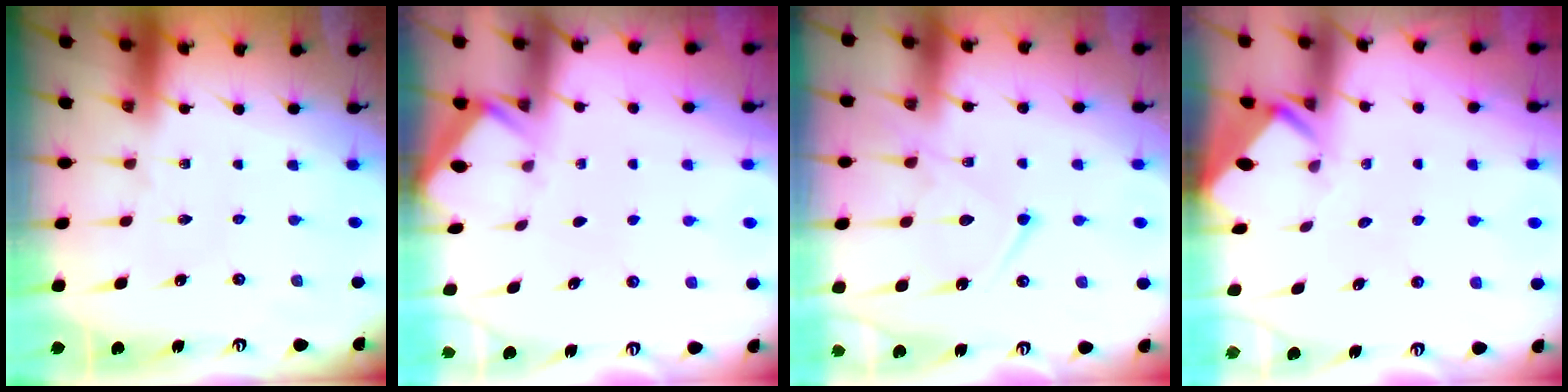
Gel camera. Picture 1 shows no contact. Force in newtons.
{"total": 2.4, "press": 2.3, "slide": 0.4}
{"total": 12.6, "press": 12.6, "slide": 1.2}
{"total": 3.3, "press": 3.3, "slide": 0.1}